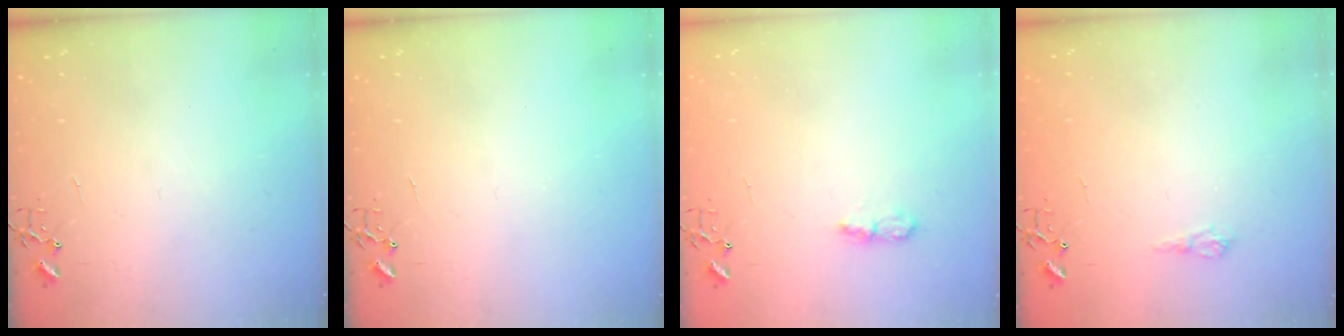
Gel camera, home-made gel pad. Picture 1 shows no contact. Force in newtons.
{"total": 0.0}
{"total": 6.1, "press": 6.1, "slide": 0.5}
{"total": 6.1, "press": 6.1, "slide": 0.7}